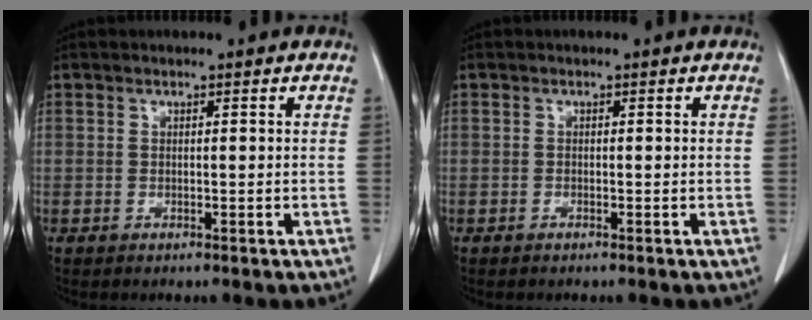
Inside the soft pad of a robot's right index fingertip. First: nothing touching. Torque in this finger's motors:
{"motor_torque": [-0.01, 0.03, -0.01, 0.01]}